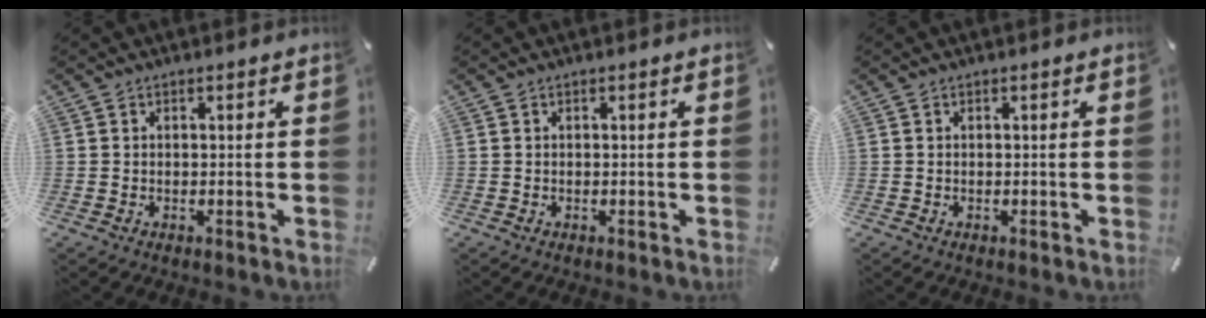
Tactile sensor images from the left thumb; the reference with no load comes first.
{"total": 0.0}
{"total": 0.0}